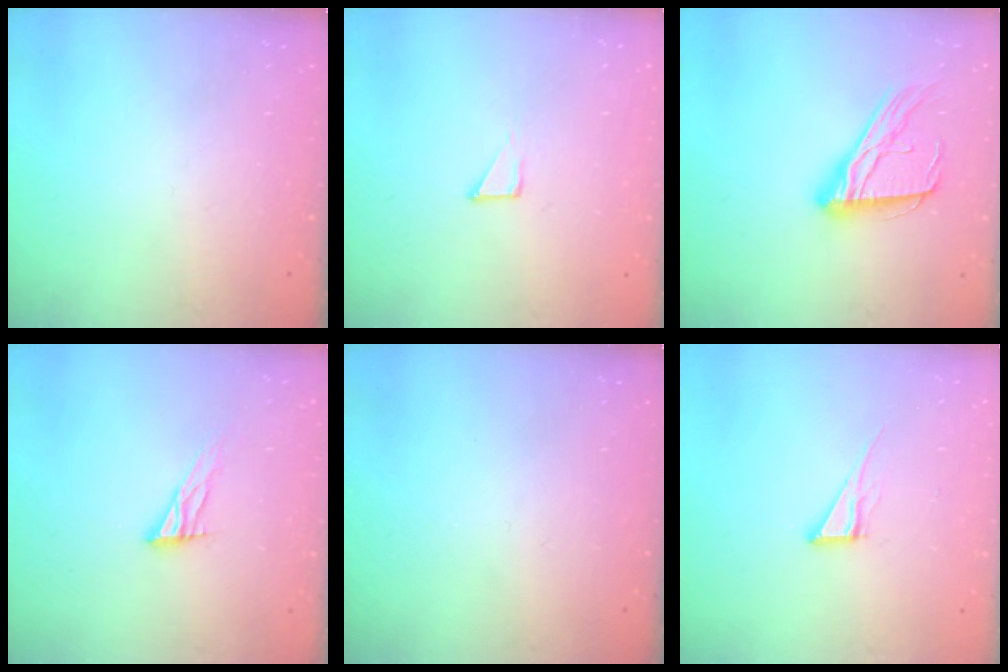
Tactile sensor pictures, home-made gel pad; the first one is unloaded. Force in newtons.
{"total": 2.3, "press": 2.3, "slide": 0.1}
{"total": 16.5, "press": 16.4, "slide": 1.5}
{"total": 9.2, "press": 9.1, "slide": 0.7}
{"total": 0.0}
{"total": 6.8, "press": 6.8, "slide": 0.2}